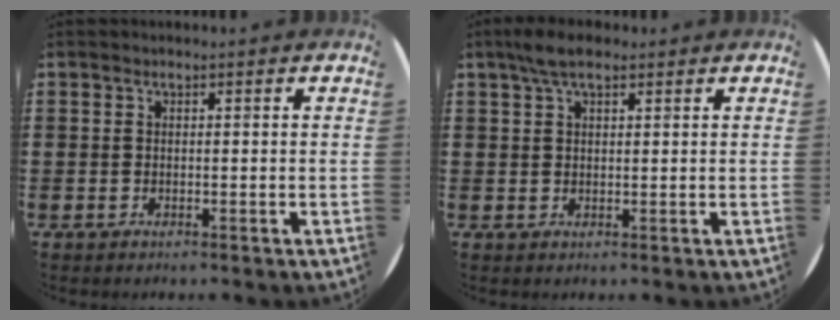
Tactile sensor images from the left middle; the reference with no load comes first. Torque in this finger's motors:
{"motor_torque": [0.96, -0.73, 0.23, 0.10]}